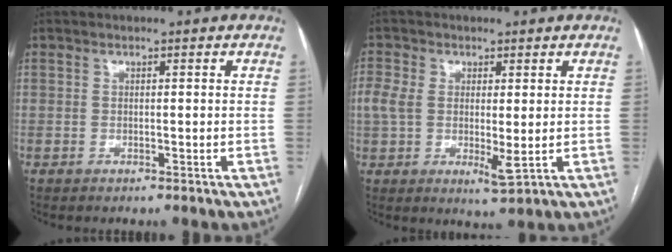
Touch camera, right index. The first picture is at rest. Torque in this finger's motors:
{"motor_torque": [0.38, 0.37, 0.06, 0.05]}